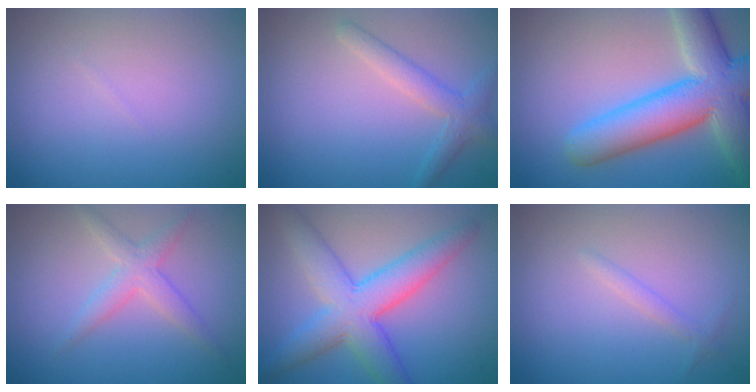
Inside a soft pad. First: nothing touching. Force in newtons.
{"total": 2.4, "press": 2.4, "slide": 0.2}
{"total": 9.6, "press": 9.6, "slide": 0.7}
{"total": 2.4, "press": 2.4, "slide": 0.1}
{"total": 6.7, "press": 6.7, "slide": 0.2}
{"total": 1.0, "press": 1.0, "slide": 0.0}